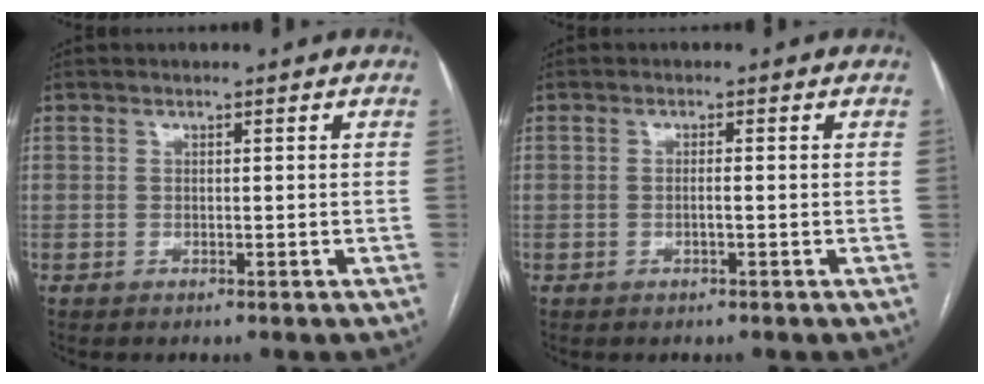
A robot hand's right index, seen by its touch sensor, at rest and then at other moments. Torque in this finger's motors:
{"motor_torque": [-0.24, 0.27, -0.05, 0.00]}